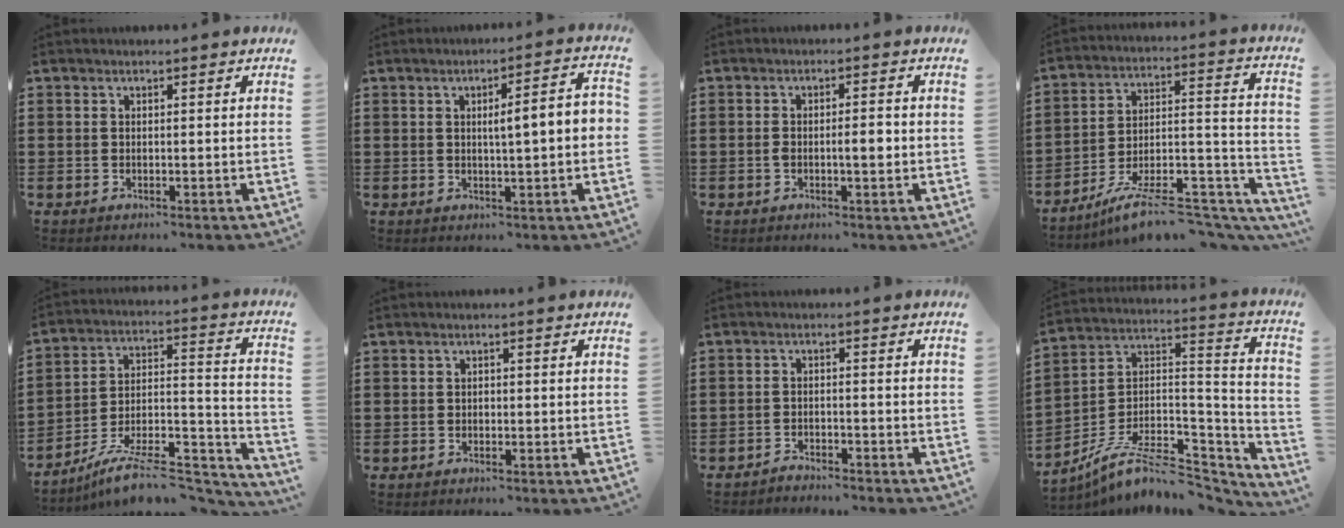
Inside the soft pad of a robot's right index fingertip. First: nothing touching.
{"total": 4.4, "force": [0.2, 0.4, 4.3], "torque": [-0.070, -0.002, -0.003]}
{"total": 3.0, "force": [-0.5, 0.9, 2.9], "torque": [-0.044, -0.001, -0.012]}
{"total": 10.6, "force": [-8.1, 2.3, 6.5], "torque": [-0.095, 0.022, -0.149]}
{"total": 10.9, "force": [-9.0, 2.5, 5.7], "torque": [-0.079, 0.027, -0.167]}
{"total": 0.5, "force": [-0.1, 0.4, 0.4], "torque": [-0.009, -0.001, -0.003]}
{"total": 1.9, "force": [-1.8, 0.1, -0.2], "torque": [-0.003, 0.006, -0.040]}
{"total": 9.8, "force": [-6.9, 3.6, 6.1], "torque": [-0.112, 0.012, -0.133]}